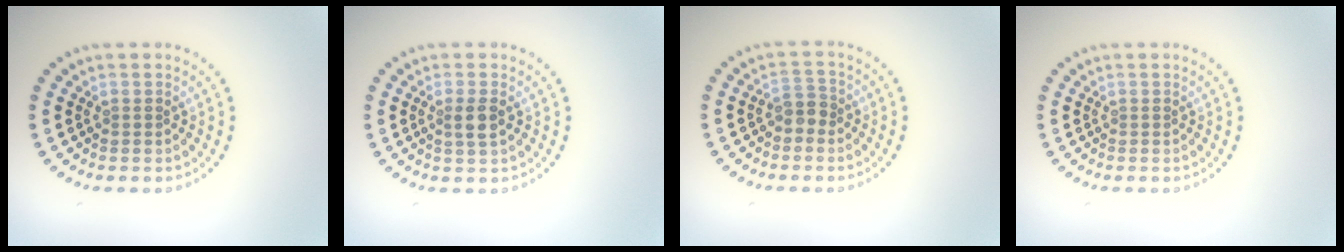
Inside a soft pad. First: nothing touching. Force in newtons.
{"total": 1.8, "press": 1.6, "slide": 0.7}
{"total": 1.6, "press": 1.4, "slide": 0.8}
{"total": 0.0}